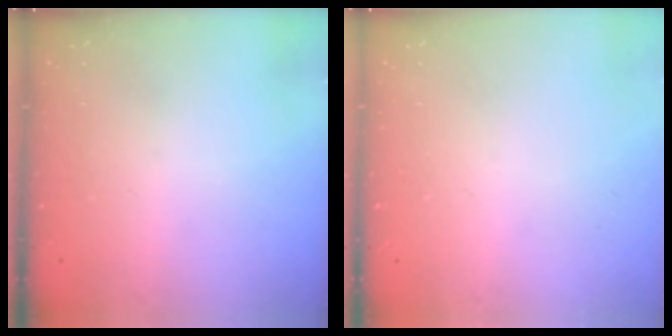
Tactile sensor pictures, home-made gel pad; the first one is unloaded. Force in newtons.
{"total": 0.0}